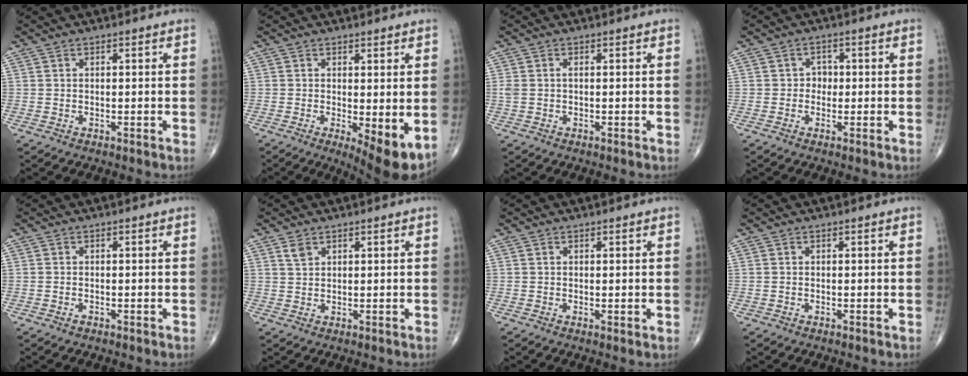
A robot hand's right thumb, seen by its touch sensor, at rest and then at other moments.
{"total": 7.3, "force": [-1.0, 2.2, 6.9], "torque": [-0.099, -0.023, -0.009]}
{"total": 1.5, "force": [0.0, 0.8, 1.3], "torque": [-0.039, 0.007, 0.002]}
{"total": 2.1, "force": [-0.1, 1.9, 0.9], "torque": [0.004, 0.007, -0.008]}
{"total": 0.6, "force": [-0.4, 0.3, 0.3], "torque": [-0.006, 0.000, -0.008]}
{"total": 2.0, "force": [1.3, 1.1, 0.9], "torque": [-0.013, -0.003, 0.028]}
{"total": 0.6, "force": [0.1, 0.1, 0.6], "torque": [-0.016, -0.005, 0.002]}
{"total": 0.0}